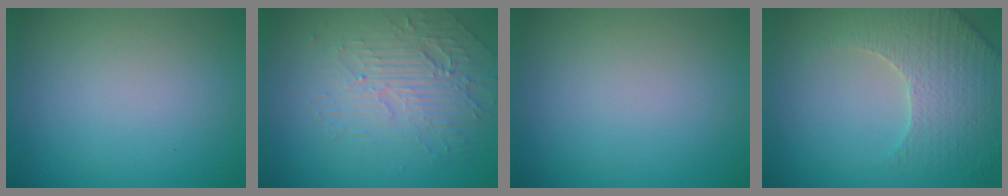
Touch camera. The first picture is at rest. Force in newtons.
{"total": 4.1, "press": 3.7, "slide": 1.8}
{"total": 0.0}
{"total": 4.6, "press": 4.3, "slide": 1.4}